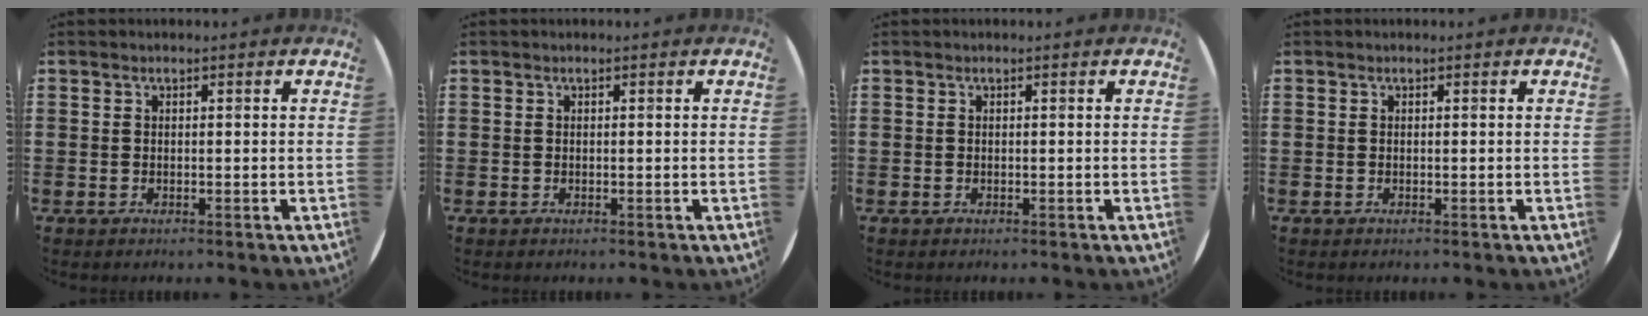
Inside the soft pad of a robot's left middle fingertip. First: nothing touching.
{"total": 0.0}
{"total": 0.0}
{"total": 0.0}